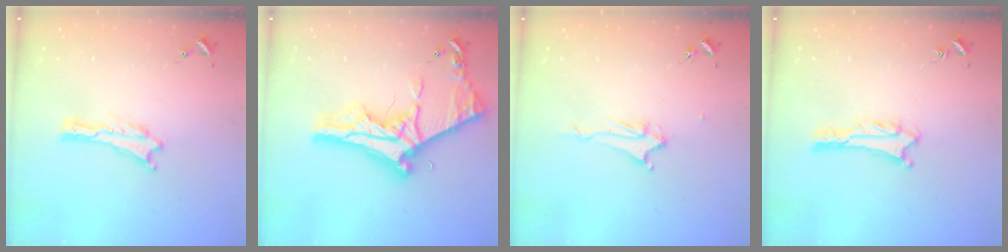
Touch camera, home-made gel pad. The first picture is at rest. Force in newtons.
{"total": 11.3, "press": 11.3, "slide": 0.9}
{"total": 2.2, "press": 2.2, "slide": 0.3}
{"total": 3.3, "press": 3.3, "slide": 0.3}